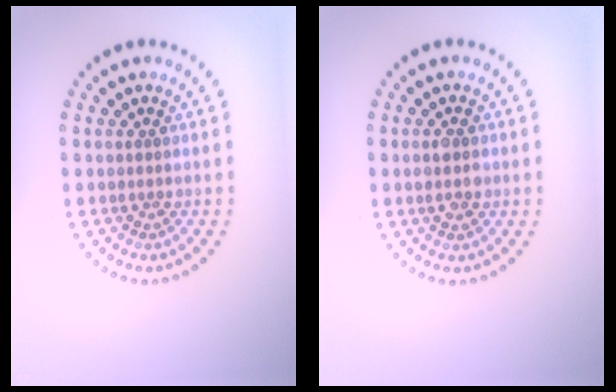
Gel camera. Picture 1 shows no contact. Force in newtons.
{"total": 2.2, "press": 2.2, "slide": 0.2}